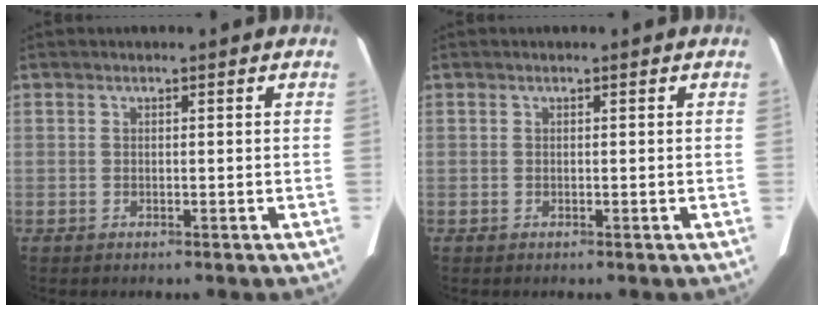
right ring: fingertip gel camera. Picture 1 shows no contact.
{"total": 0.0}